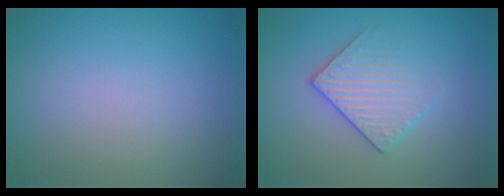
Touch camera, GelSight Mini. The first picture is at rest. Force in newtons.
{"total": 3.1, "press": 2.8, "slide": 1.2}